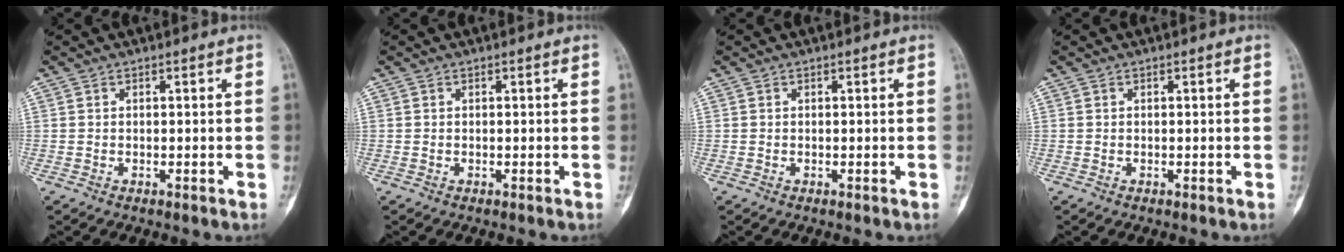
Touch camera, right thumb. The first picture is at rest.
{"total": 0.0}
{"total": 0.0}
{"total": 0.0}